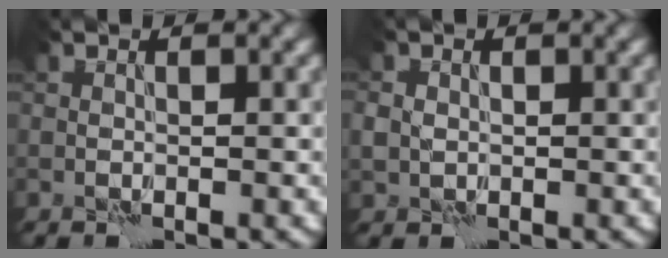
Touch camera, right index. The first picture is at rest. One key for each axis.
{"total": 1.5, "fx": 0.0, "fy": 1.4, "fz": 0.5, "tx": -0.012, "ty": 0.000, "tz": 0.000}